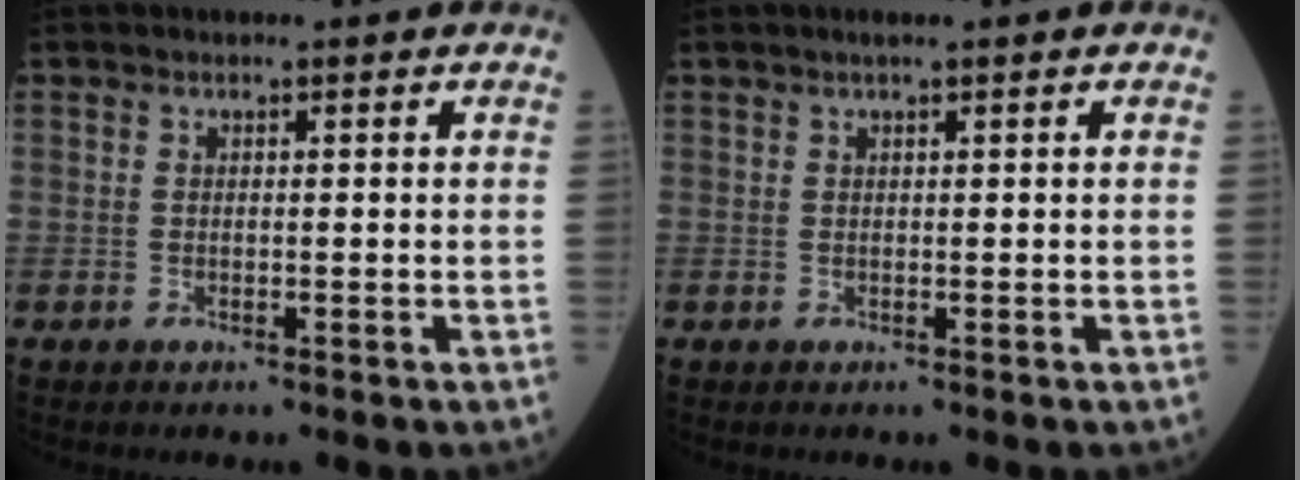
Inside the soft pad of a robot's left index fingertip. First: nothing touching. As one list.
[{"total": 1.9, "force": [1.5, 0.2, 1.2], "torque": [-0.018, 0.018, 0.025]}]